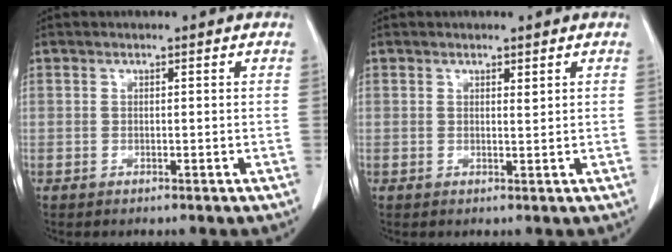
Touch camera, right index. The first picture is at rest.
{"total": 0.7, "force": [0.5, 0.1, 0.4], "torque": [-0.010, -0.005, 0.007]}